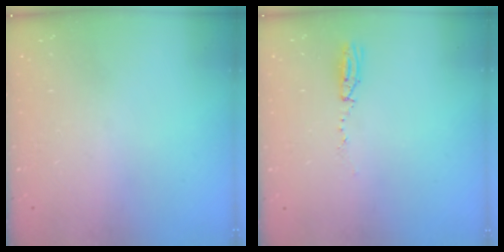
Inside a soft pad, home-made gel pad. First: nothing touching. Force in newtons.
{"total": 3.2, "press": 2.6, "slide": 1.9}